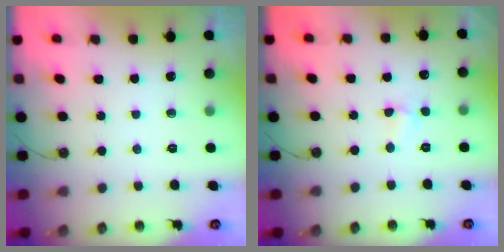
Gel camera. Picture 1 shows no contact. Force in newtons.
{"total": 2.4, "press": 2.3, "slide": 0.4}